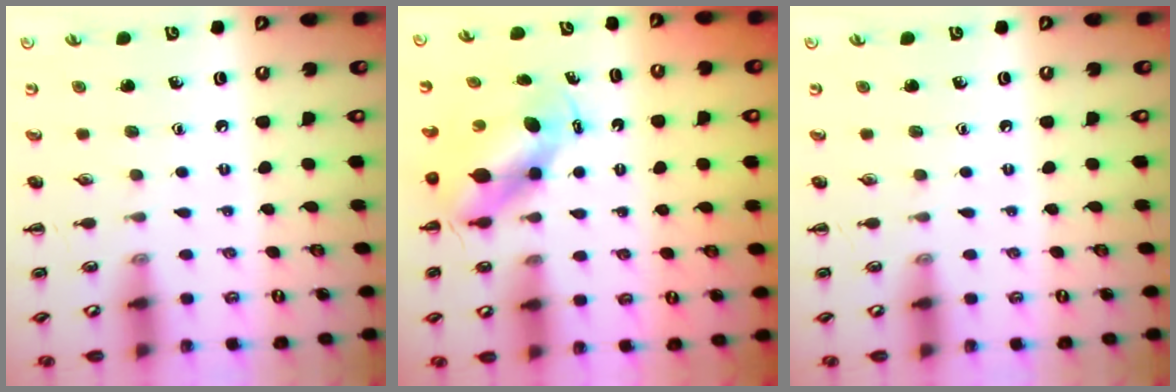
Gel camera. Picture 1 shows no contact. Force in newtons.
{"total": 5.5, "press": 5.3, "slide": 1.6}
{"total": 0.0}